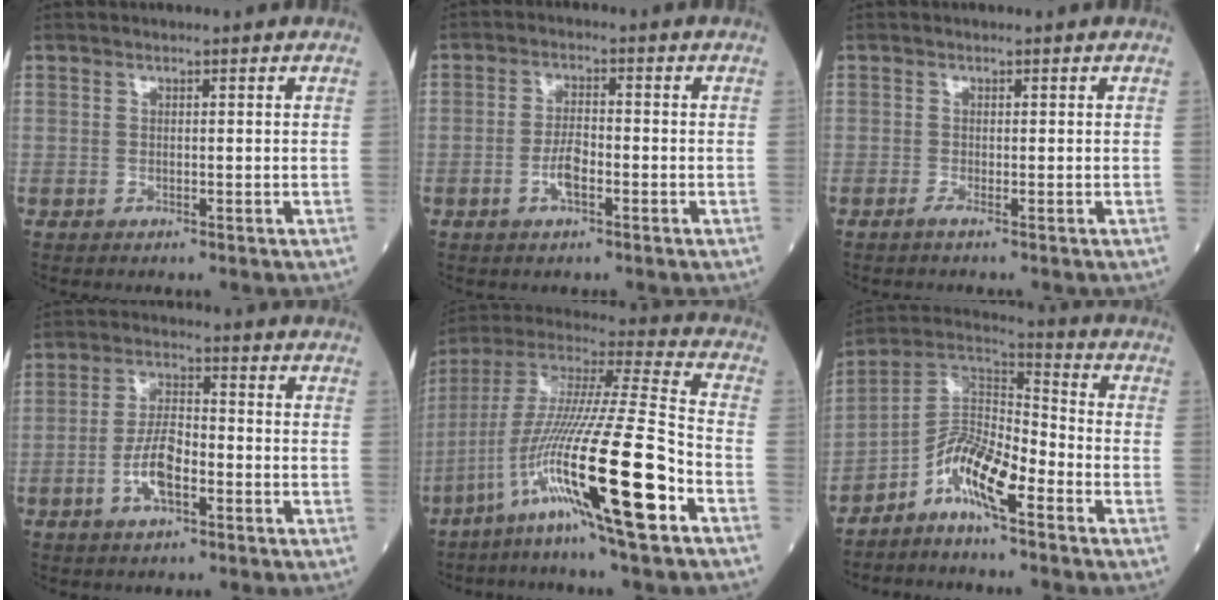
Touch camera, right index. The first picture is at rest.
{"total": 3.7, "force": [-1.5, 1.1, 3.2], "torque": [-0.063, 0.003, -0.029]}
{"total": 0.7, "force": [-0.5, -0.3, 0.5], "torque": [-0.012, -0.002, -0.010]}
{"total": 6.5, "force": [-2.4, 2.2, 5.6], "torque": [-0.115, 0.005, -0.047]}
{"total": 22.0, "force": [-9.5, 0.1, 19.8], "torque": [-0.392, -0.039, -0.181]}
{"total": 9.3, "force": [-5.2, 2.2, 7.3], "torque": [-0.141, 0.021, -0.104]}